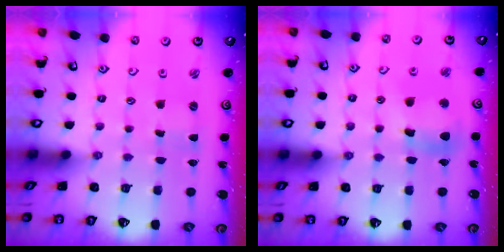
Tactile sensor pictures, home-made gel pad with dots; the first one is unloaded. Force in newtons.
{"total": 11.7, "press": 11.6, "slide": 1.6}